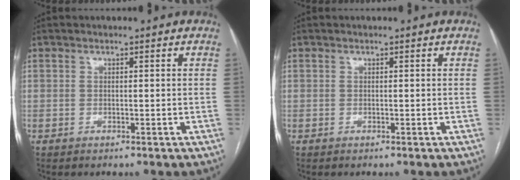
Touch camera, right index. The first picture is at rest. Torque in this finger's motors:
{"motor_torque": [0.00, 0.02, 0.00, 0.00]}